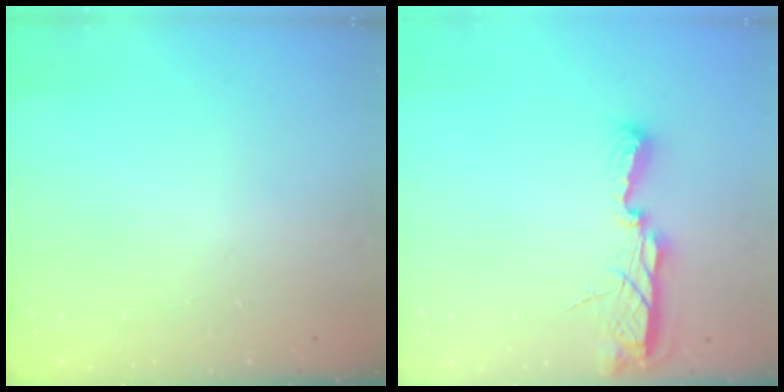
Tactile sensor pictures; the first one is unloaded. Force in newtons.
{"total": 9.3, "press": 8.3, "slide": 4.1}